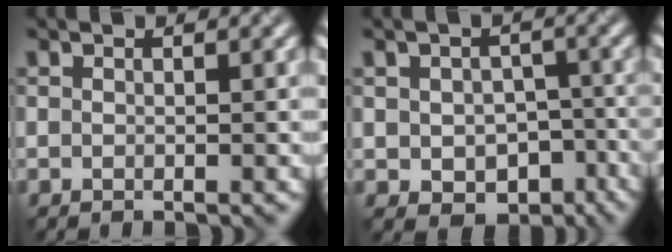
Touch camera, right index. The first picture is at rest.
{"total": 4.4, "force": [-1.5, 3.4, 2.4], "torque": [-0.042, -0.010, -0.011]}